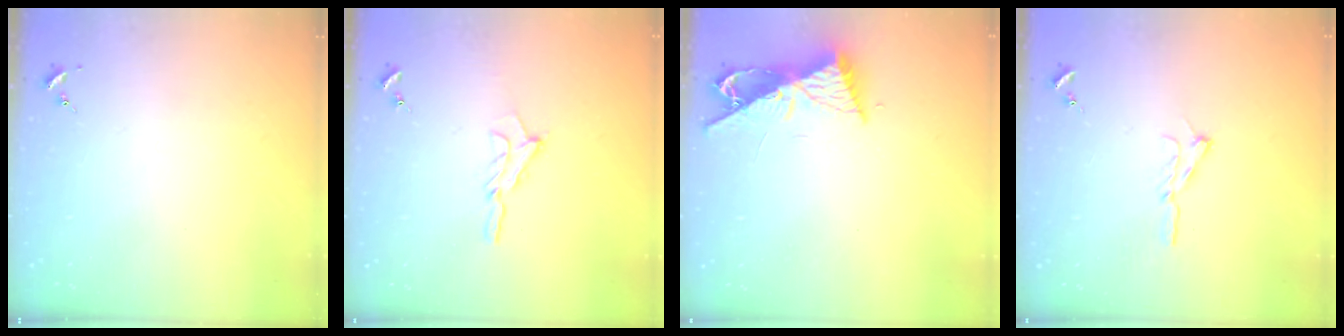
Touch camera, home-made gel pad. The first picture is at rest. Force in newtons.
{"total": 8.2, "press": 8.2, "slide": 0.6}
{"total": 9.2, "press": 9.1, "slide": 0.9}
{"total": 6.8, "press": 6.8, "slide": 0.7}